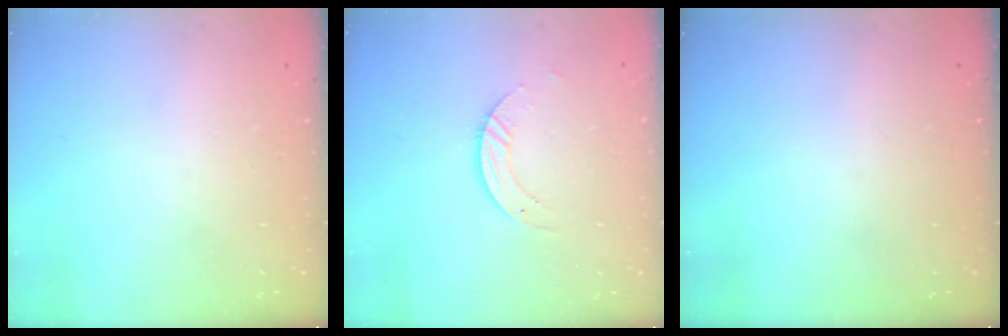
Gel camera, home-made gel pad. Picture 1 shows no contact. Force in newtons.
{"total": 3.8, "press": 3.8, "slide": 0.2}
{"total": 0.0}